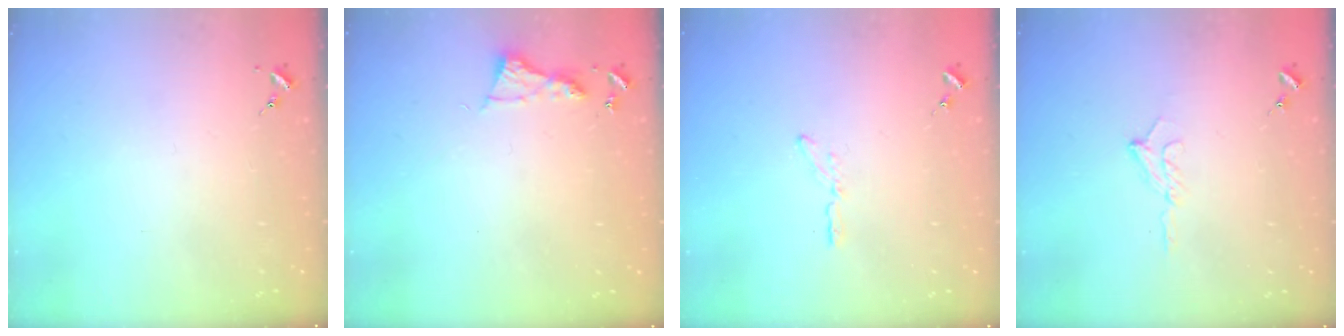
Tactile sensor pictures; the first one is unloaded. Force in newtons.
{"total": 6.4, "press": 6.3, "slide": 0.7}
{"total": 3.4, "press": 3.4, "slide": 0.4}
{"total": 6.5, "press": 6.5, "slide": 0.8}